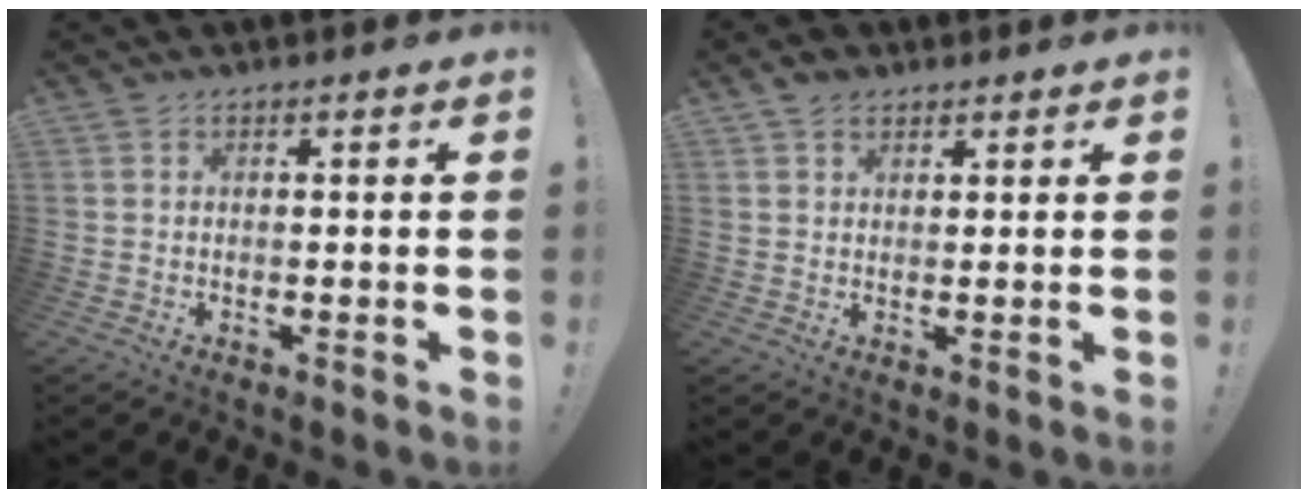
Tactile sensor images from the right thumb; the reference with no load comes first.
{"total": 3.3, "force": [2.1, 2.3, 1.0], "torque": [-0.009, -0.009, 0.038]}